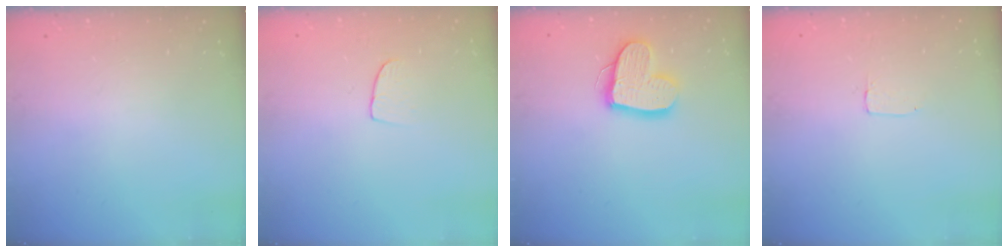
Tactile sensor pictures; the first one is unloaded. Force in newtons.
{"total": 5.9, "press": 5.9, "slide": 0.4}
{"total": 14.4, "press": 14.3, "slide": 1.3}
{"total": 2.0, "press": 2.0, "slide": 0.0}